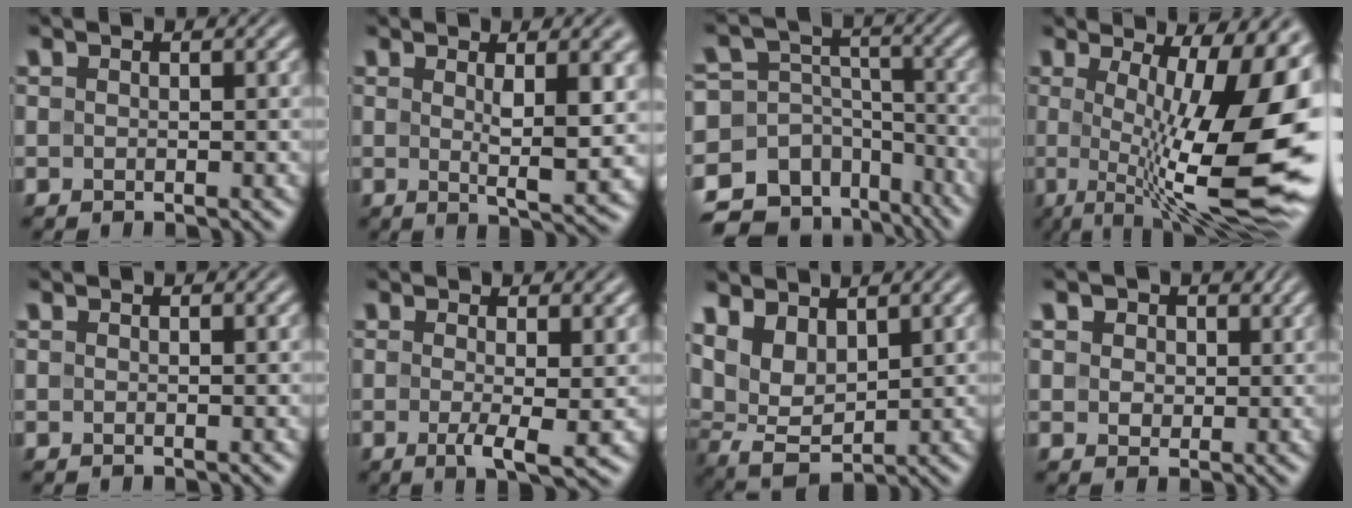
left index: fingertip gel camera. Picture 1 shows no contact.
{"total": 6.5, "force": [1.2, 1.4, 6.3], "torque": [-0.086, -0.010, 0.021]}
{"total": 14.7, "force": [-9.3, 10.6, 4.3], "torque": [-0.099, -0.029, -0.128]}
{"total": 15.3, "force": [-0.5, 4.4, 14.7], "torque": [-0.185, 0.002, -0.009]}
{"total": 0.0}
{"total": 3.8, "force": [-0.4, 0.8, 3.7], "torque": [-0.062, -0.010, -0.006]}
{"total": 5.7, "force": [3.0, 3.0, 3.8], "torque": [-0.083, 0.001, 0.056]}
{"total": 3.9, "force": [2.0, 2.8, 1.9], "torque": [-0.047, 0.007, 0.023]}